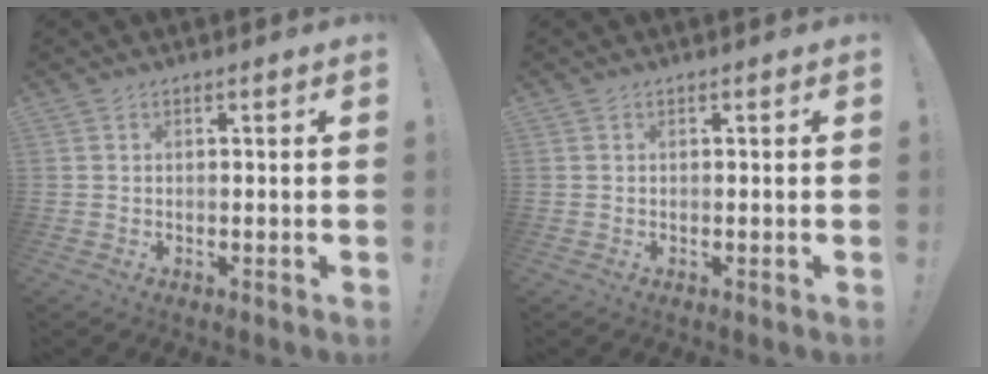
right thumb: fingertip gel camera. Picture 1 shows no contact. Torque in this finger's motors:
{"motor_torque": [0.02, 0.02, -0.01, 0.01, 0.00]}